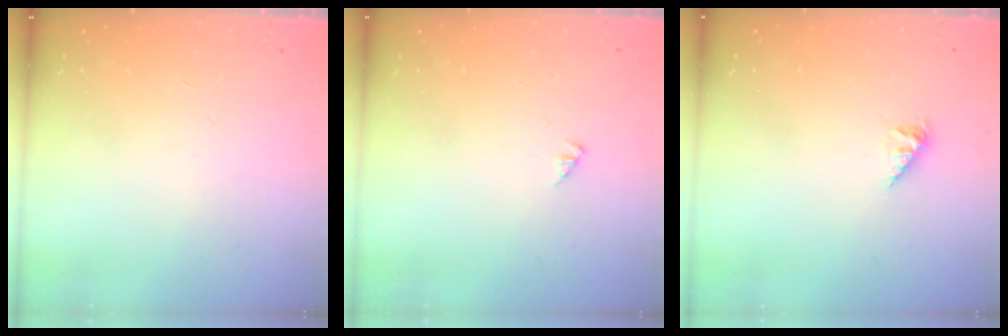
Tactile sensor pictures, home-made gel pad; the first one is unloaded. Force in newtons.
{"total": 1.0, "press": 1.0, "slide": 0.3}
{"total": 1.8, "press": 1.7, "slide": 0.3}